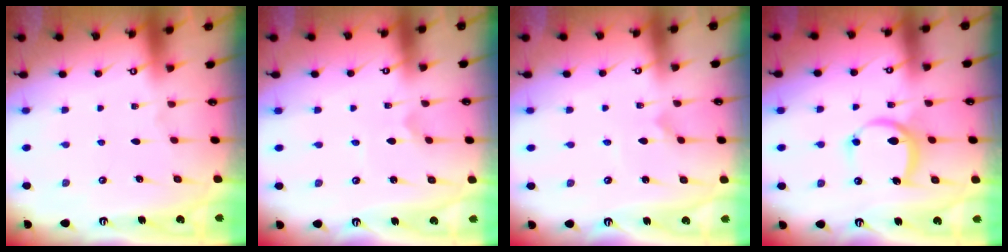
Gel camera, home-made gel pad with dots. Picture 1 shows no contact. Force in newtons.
{"total": 0.0}
{"total": 1.3, "press": 1.3, "slide": 0.0}
{"total": 9.7, "press": 9.7, "slide": 0.3}